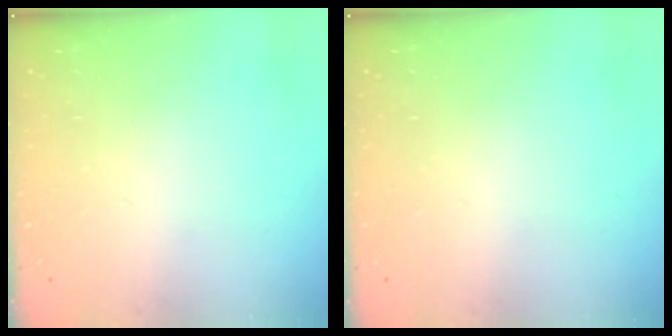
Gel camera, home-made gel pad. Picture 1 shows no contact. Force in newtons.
{"total": 0.0}